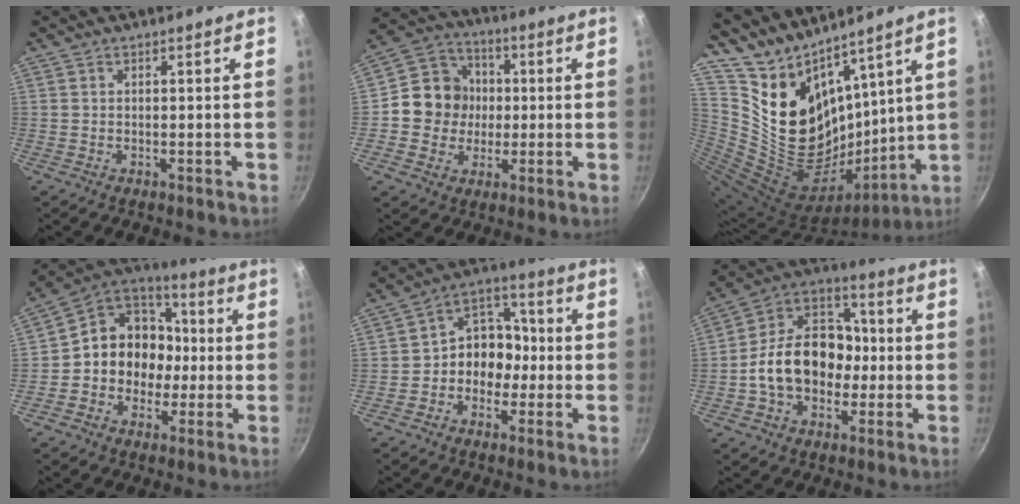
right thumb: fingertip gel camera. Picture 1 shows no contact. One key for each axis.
{"total": 11.6, "fx": -0.1, "fy": 10.8, "fz": 4.3, "tx": -0.036, "ty": 0.023, "tz": -0.018}
{"total": 20.5, "fx": 14.5, "fy": 10.2, "fz": 10.4, "tx": -0.170, "ty": -0.096, "tz": 0.287}
{"total": 14.5, "fx": -1.4, "fy": 12.6, "fz": 7.1, "tx": -0.062, "ty": 0.046, "tz": -0.039}
{"total": 10.2, "fx": -1.9, "fy": 8.5, "fz": 5.4, "tx": -0.023, "ty": 0.050, "tz": -0.045}
{"total": 17.5, "fx": -2.1, "fy": 13.2, "fz": 11.3, "tx": -0.153, "ty": 0.050, "tz": -0.051}